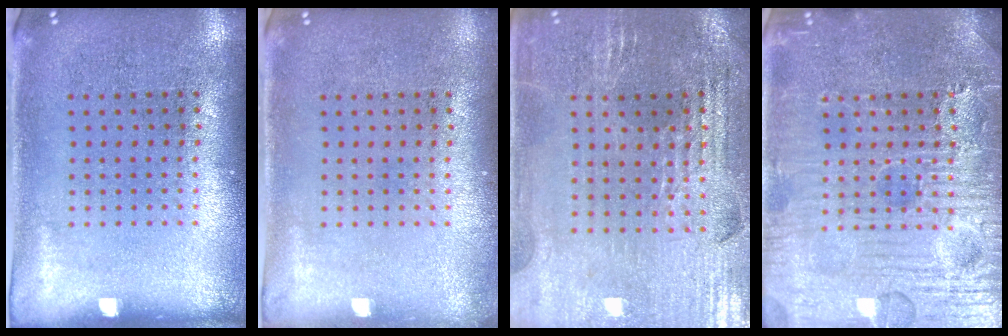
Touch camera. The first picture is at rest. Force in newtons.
{"total": 0.6, "press": 0.6, "slide": 0.1}
{"total": 2.8, "press": 2.8, "slide": 0.4}
{"total": 7.6, "press": 7.5, "slide": 0.8}